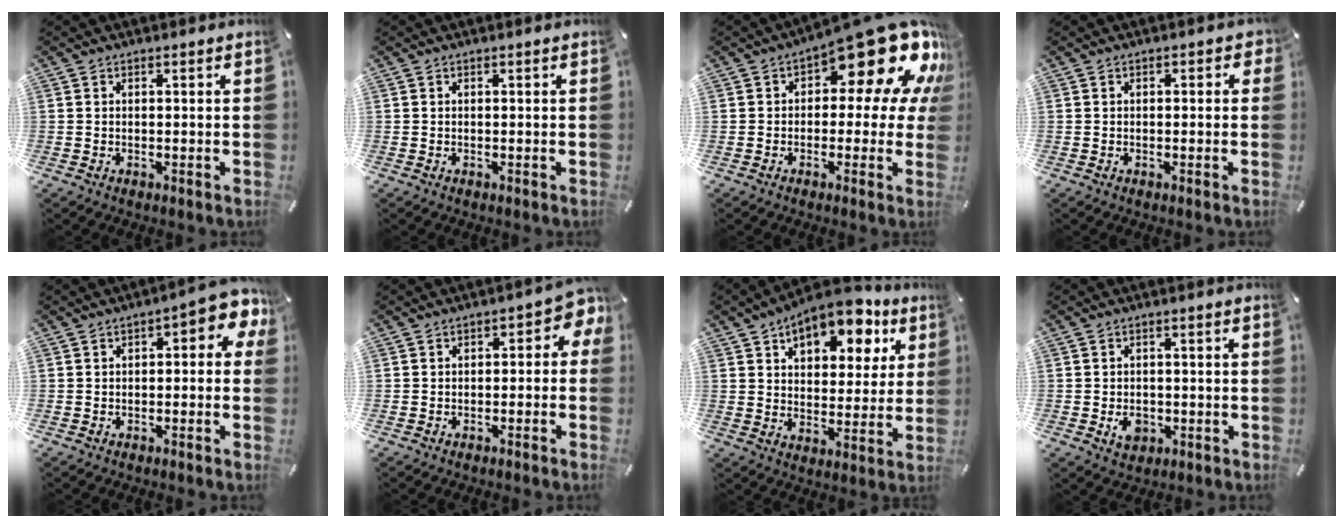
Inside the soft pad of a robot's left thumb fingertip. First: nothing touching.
{"total": 0.0}
{"total": 20.3, "force": [10.1, 8.8, 15.2], "torque": [-0.195, -0.071, 0.167]}
{"total": 1.4, "force": [-0.4, 1.1, 0.8], "torque": [-0.005, 0.002, -0.010]}
{"total": 5.5, "force": [0.6, 2.8, 4.6], "torque": [-0.072, 0.002, 0.006]}
{"total": 4.0, "force": [-0.4, 2.7, 3.0], "torque": [-0.035, -0.001, -0.016]}
{"total": 12.6, "force": [8.4, 7.2, 6.0], "torque": [-0.080, -0.051, 0.146]}
{"total": 4.2, "force": [-1.2, 3.3, 2.3], "torque": [-0.044, -0.002, -0.024]}